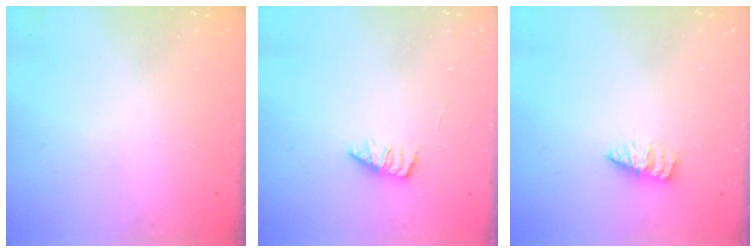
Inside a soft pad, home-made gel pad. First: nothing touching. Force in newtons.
{"total": 1.7, "press": 1.6, "slide": 0.4}
{"total": 2.0, "press": 2.0, "slide": 0.4}